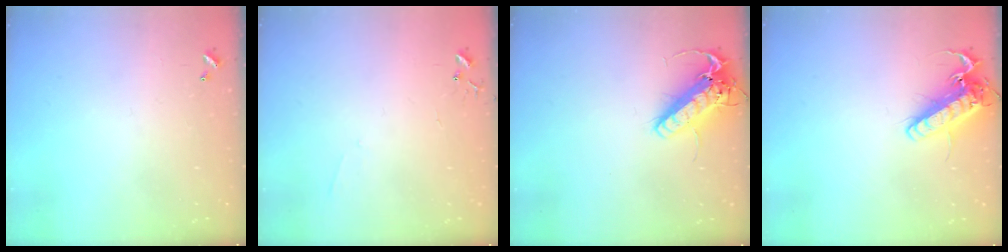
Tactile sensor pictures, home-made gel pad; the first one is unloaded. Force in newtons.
{"total": 3.8, "press": 3.7, "slide": 0.6}
{"total": 15.6, "press": 15.3, "slide": 3.2}
{"total": 16.2, "press": 16.0, "slide": 2.5}